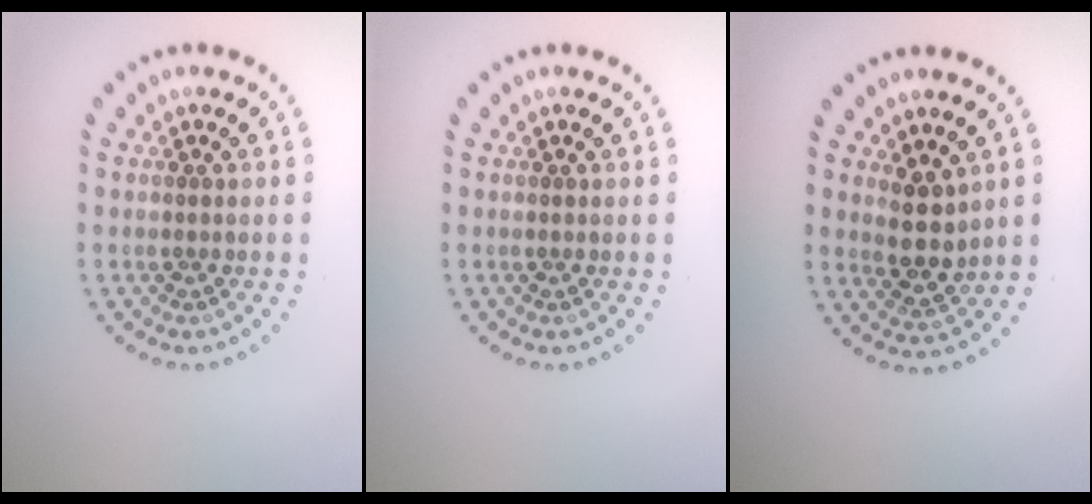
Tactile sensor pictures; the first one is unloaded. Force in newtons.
{"total": 0.0}
{"total": 2.9, "press": 2.5, "slide": 1.5}